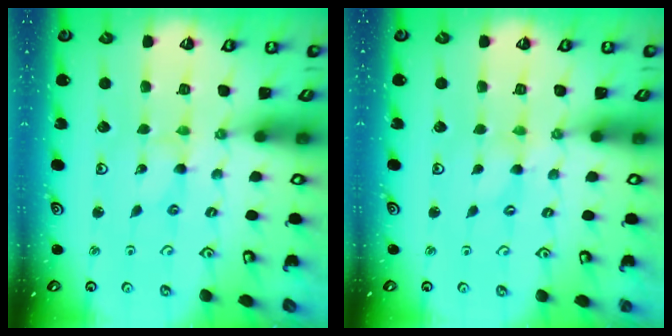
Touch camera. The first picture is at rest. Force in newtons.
{"total": 0.0}